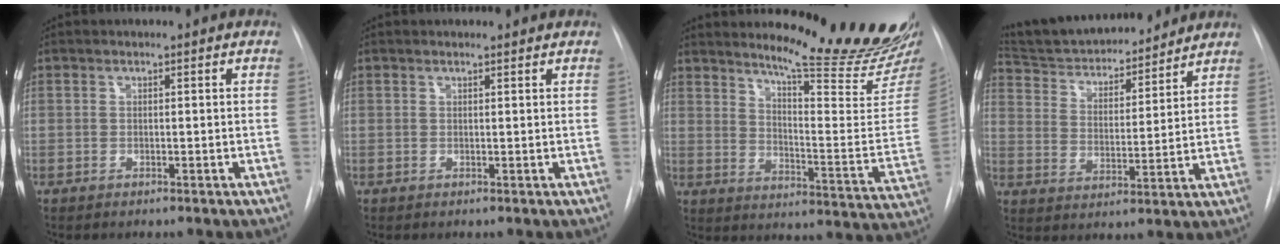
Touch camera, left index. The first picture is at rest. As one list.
[{"total": 1.6, "force": [1.6, 0.1, 0.1], "torque": [-0.010, 0.007, 0.018]}, {"total": 20.9, "force": [18.8, -0.3, 9.2], "torque": [-0.131, -0.122, 0.240]}, {"total": 17.4, "force": [16.1, 3.8, 5.5], "torque": [-0.087, 0.010, 0.258]}]